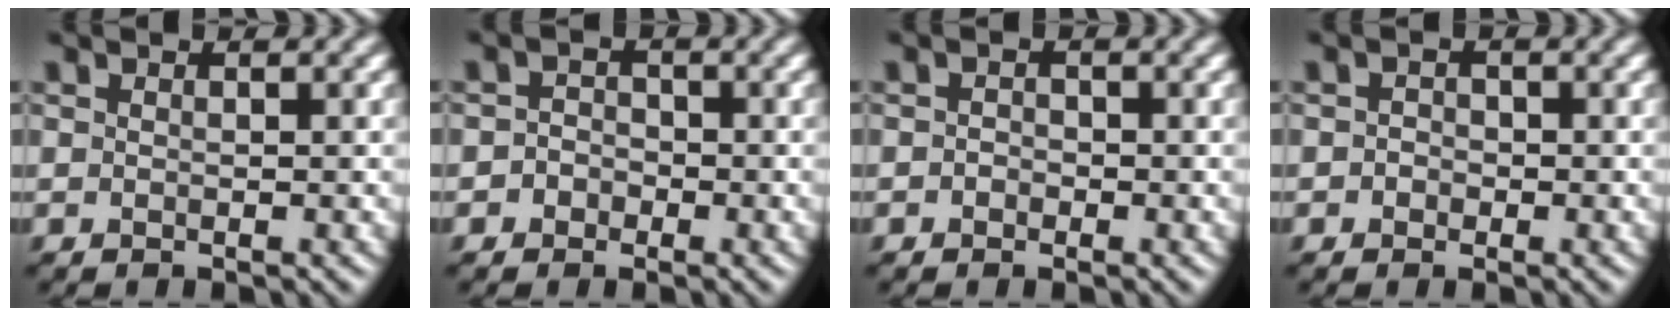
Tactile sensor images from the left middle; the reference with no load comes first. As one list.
[{"total": 1.6, "force": [-1.0, 1.2, 0.0], "torque": [0.023, 0.004, -0.028]}, {"total": 0.7, "force": [-0.6, 0.4, 0.0], "torque": [0.005, -0.001, -0.012]}, {"total": 0.8, "force": [-0.5, 0.7, 0.0], "torque": [0.009, -0.001, -0.012]}]